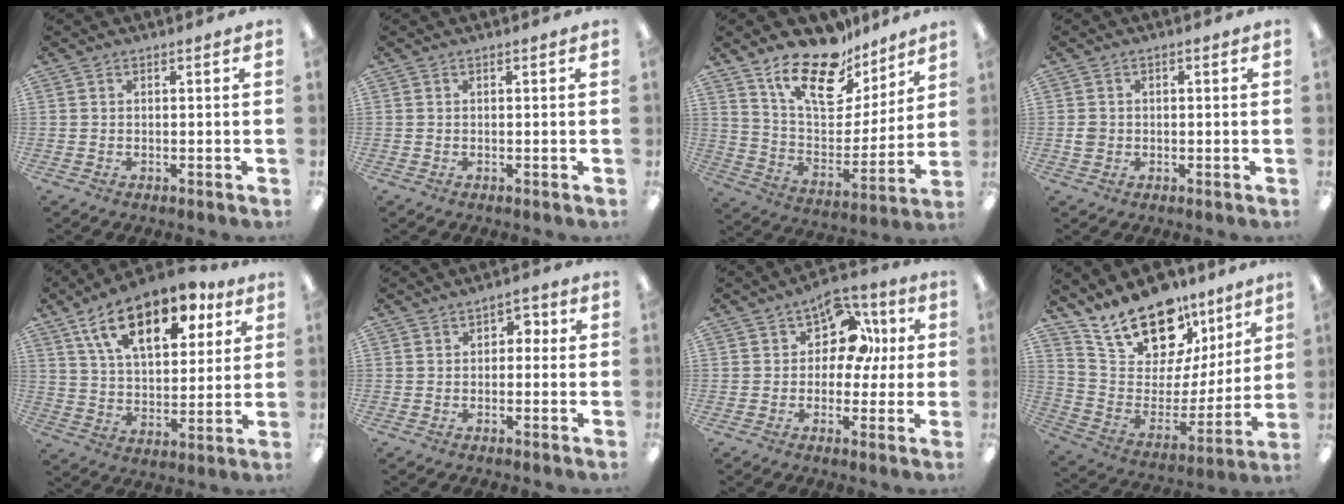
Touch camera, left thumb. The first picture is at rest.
{"total": 0.0}
{"total": 19.1, "force": [13.9, 8.7, 9.8], "torque": [-0.170, -0.088, 0.245]}
{"total": 2.0, "force": [-0.2, 1.9, 0.7], "torque": [-0.005, 0.000, -0.007]}
{"total": 18.4, "force": [10.6, 9.3, 11.7], "torque": [-0.183, -0.039, 0.182]}
{"total": 2.2, "force": [-0.3, 1.7, 1.4], "torque": [-0.019, 0.007, -0.012]}
{"total": 11.4, "force": [4.0, 8.2, 6.9], "torque": [-0.102, -0.009, 0.072]}
{"total": 19.9, "force": [15.7, 9.5, 7.7], "torque": [-0.143, -0.113, 0.284]}